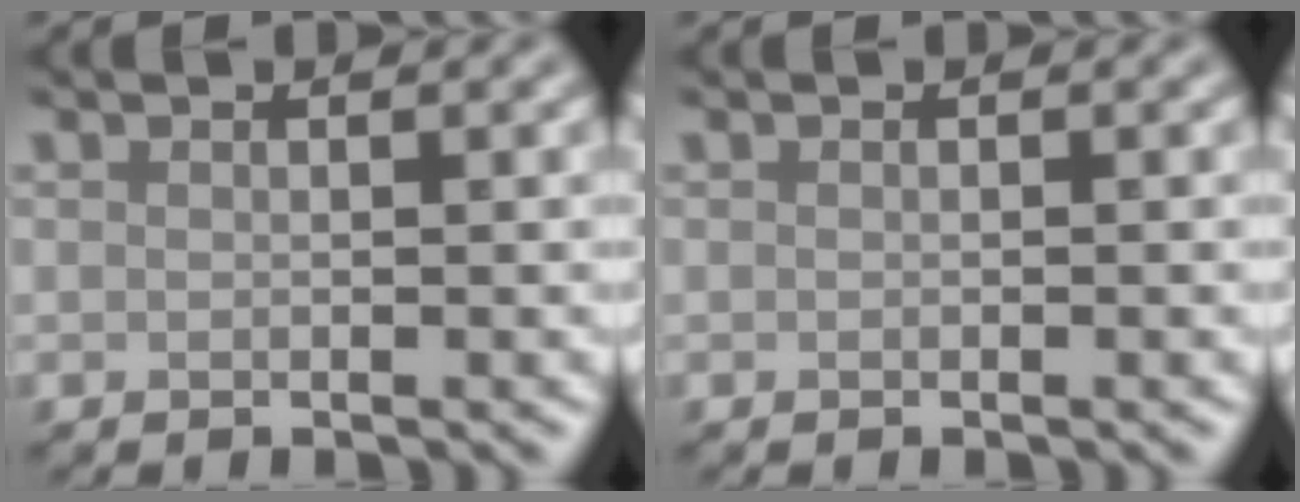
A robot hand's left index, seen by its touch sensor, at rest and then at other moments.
{"total": 0.0}